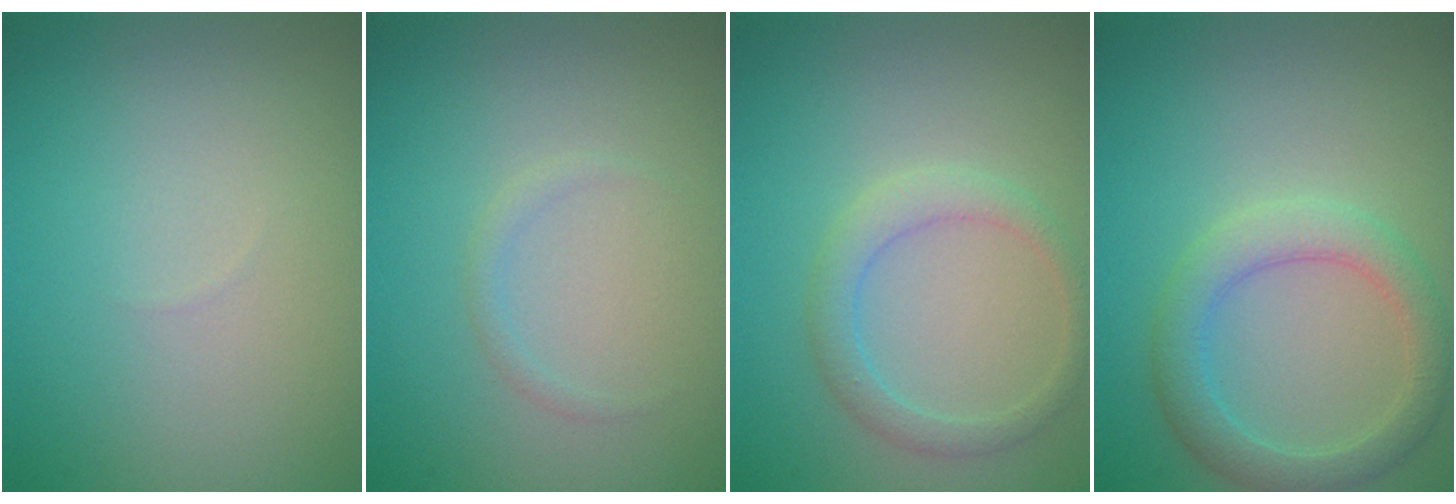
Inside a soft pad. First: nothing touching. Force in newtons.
{"total": 0.7, "press": 0.7, "slide": 0.1}
{"total": 2.1, "press": 2.1, "slide": 0.1}
{"total": 3.3, "press": 3.3, "slide": 0.3}